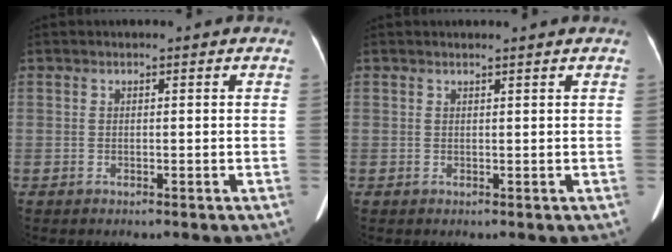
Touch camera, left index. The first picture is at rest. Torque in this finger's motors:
{"motor_torque": [-0.55, 0.18, -0.16, -0.14]}